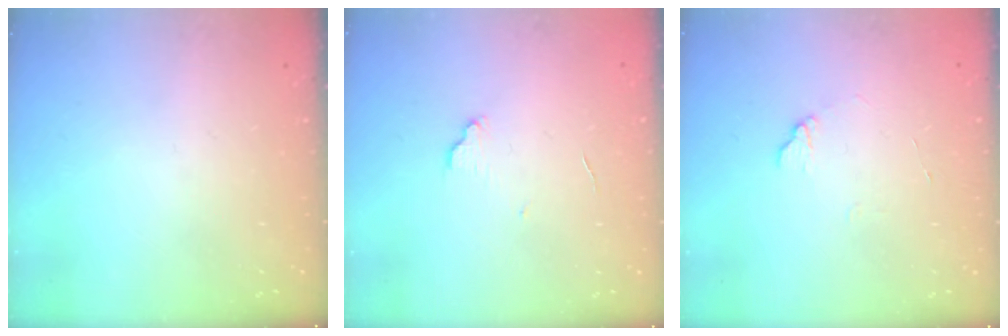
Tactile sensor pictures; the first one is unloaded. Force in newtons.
{"total": 5.2, "press": 5.1, "slide": 0.4}
{"total": 6.5, "press": 6.5, "slide": 0.6}